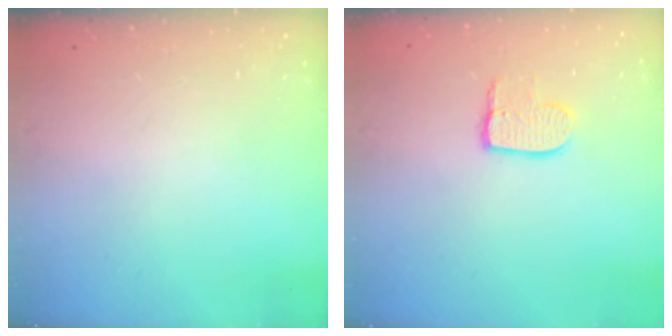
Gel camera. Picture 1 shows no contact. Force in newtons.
{"total": 7.7, "press": 7.7, "slide": 0.5}